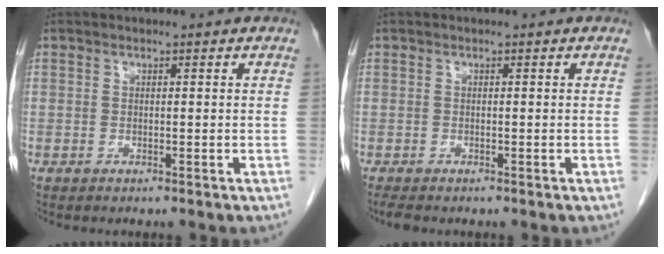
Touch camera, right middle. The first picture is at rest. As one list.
[{"total": 1.3, "force": [-1.1, 0.3, 0.6], "torque": [-0.016, -0.005, -0.018]}]